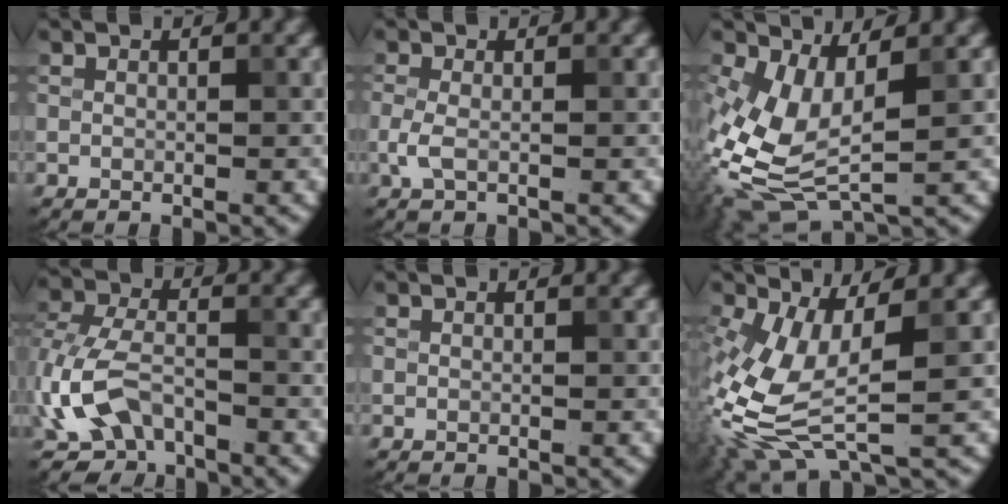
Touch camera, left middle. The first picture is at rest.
{"total": 1.6, "force": [-0.4, 0.7, 1.4], "torque": [-0.034, -0.001, -0.013]}
{"total": 7.4, "force": [-0.9, 3.9, 6.3], "torque": [-0.162, -0.008, -0.019]}
{"total": 6.3, "force": [-2.8, 3.8, 4.1], "torque": [-0.090, 0.001, -0.067]}
{"total": 0.0}
{"total": 7.8, "force": [-1.3, 3.5, 6.8], "torque": [-0.175, -0.007, -0.027]}